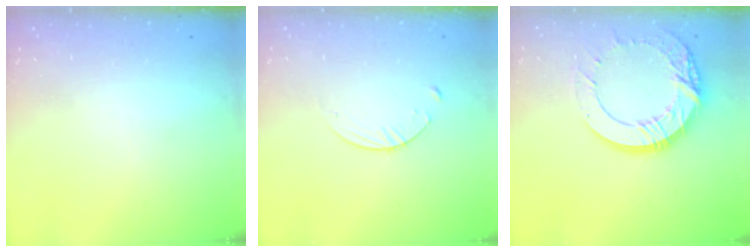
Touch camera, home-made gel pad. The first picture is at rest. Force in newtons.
{"total": 4.3, "press": 4.3, "slide": 0.5}
{"total": 15.4, "press": 15.4, "slide": 0.9}